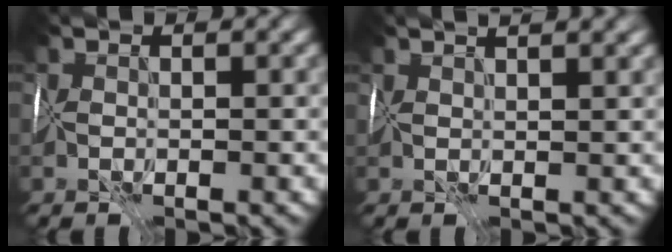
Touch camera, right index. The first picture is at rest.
{"total": 4.4, "force": [2.9, 1.5, 3.0], "torque": [-0.045, 0.030, 0.052]}